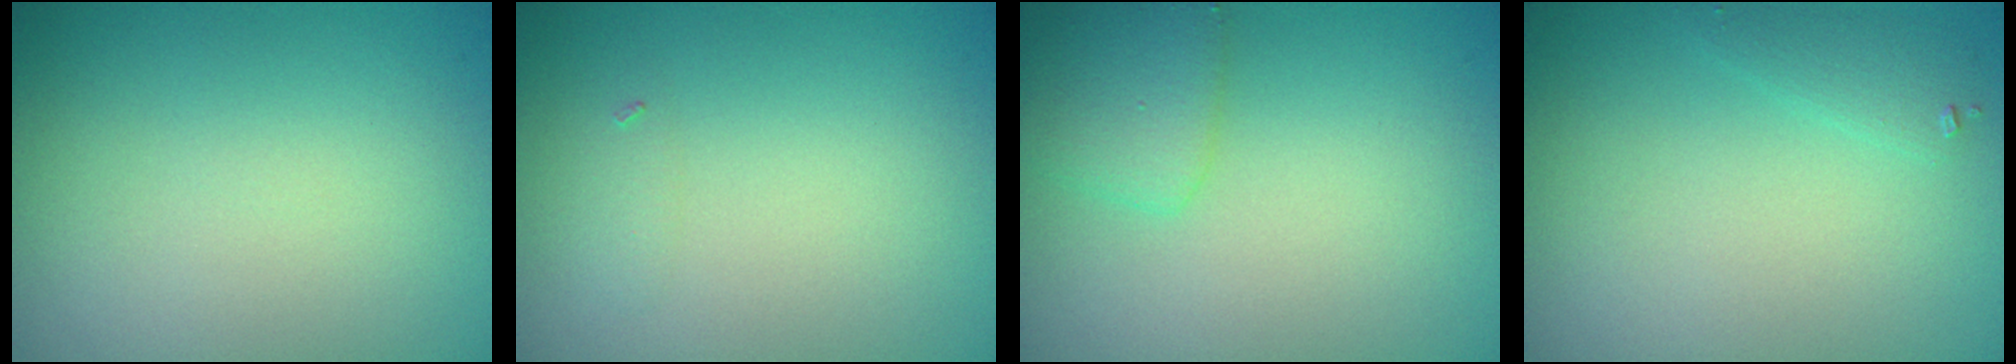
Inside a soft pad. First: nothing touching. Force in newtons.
{"total": 0.6, "press": 0.6, "slide": 0.0}
{"total": 2.2, "press": 2.2, "slide": 0.1}
{"total": 1.1, "press": 1.1, "slide": 0.1}